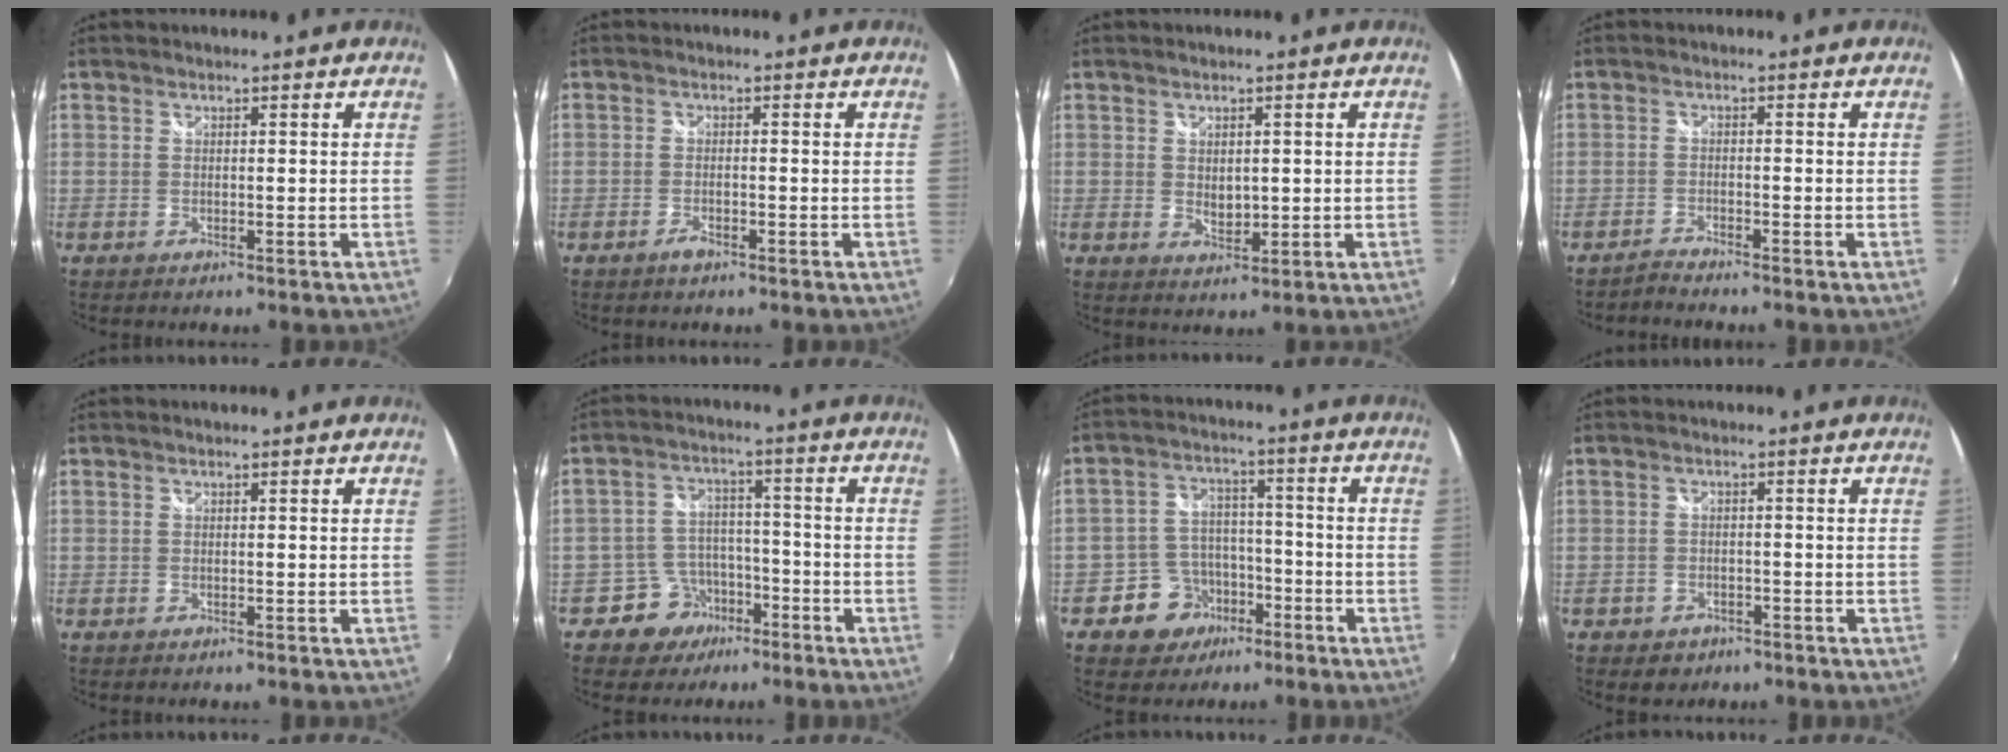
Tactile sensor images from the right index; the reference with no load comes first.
{"total": 1.8, "force": [-1.2, 0.6, 1.2], "torque": [-0.026, -0.002, -0.022]}
{"total": 3.2, "force": [0.5, 2.3, 2.2], "torque": [-0.029, -0.005, 0.011]}
{"total": 2.0, "force": [-2.0, -0.2, 0.2], "torque": [-0.016, -0.003, -0.041]}
{"total": 0.0}
{"total": 7.2, "force": [-4.7, 5.4, 0.9], "torque": [-0.029, 0.028, -0.068]}
{"total": 8.2, "force": [-4.8, 6.5, 1.7], "torque": [-0.048, 0.031, -0.067]}
{"total": 3.7, "force": [-2.3, 2.7, 0.9], "torque": [-0.031, 0.001, -0.032]}